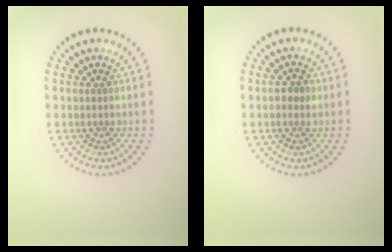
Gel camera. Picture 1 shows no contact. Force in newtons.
{"total": 1.5, "press": 1.5, "slide": 0.3}